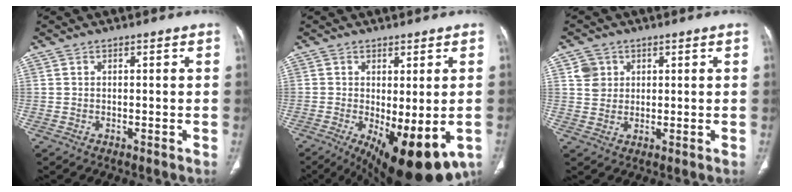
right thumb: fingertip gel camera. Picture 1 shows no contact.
{"total": 15.5, "force": [-5.8, 5.8, 13.1], "torque": [-0.179, -0.018, -0.071]}
{"total": 3.9, "force": [1.5, 3.5, 0.9], "torque": [-0.001, -0.004, 0.029]}